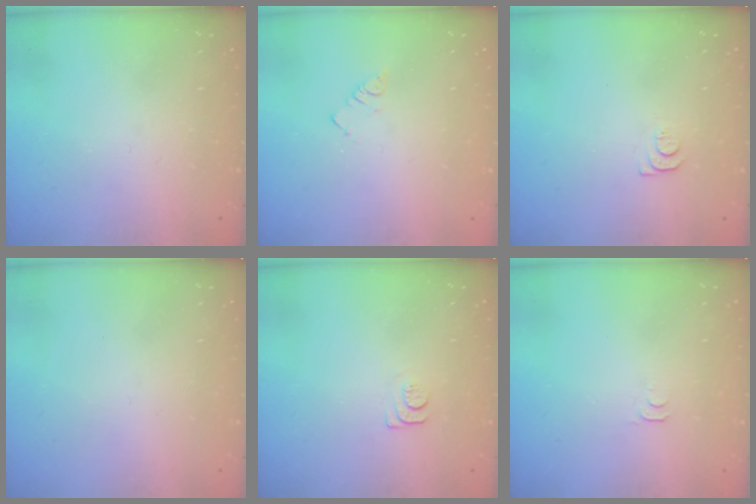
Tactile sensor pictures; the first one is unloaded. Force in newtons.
{"total": 2.3, "press": 2.3, "slide": 0.4}
{"total": 4.6, "press": 4.6, "slide": 0.6}
{"total": 1.8, "press": 1.7, "slide": 0.1}
{"total": 4.3, "press": 4.3, "slide": 0.7}
{"total": 2.8, "press": 2.7, "slide": 0.5}